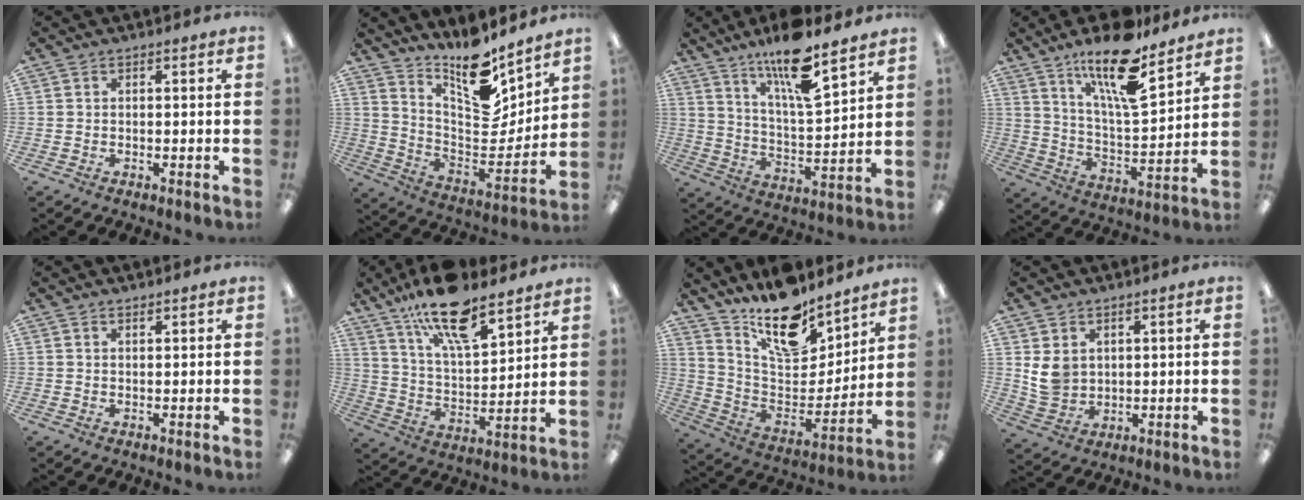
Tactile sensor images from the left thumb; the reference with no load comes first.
{"total": 14.5, "force": [11.9, 4.6, 6.8], "torque": [-0.105, -0.126, 0.205]}
{"total": 15.2, "force": [11.4, 3.2, 9.5], "torque": [-0.165, -0.069, 0.187]}
{"total": 18.5, "force": [13.2, 5.2, 11.8], "torque": [-0.210, -0.073, 0.220]}
{"total": 1.1, "force": [1.1, 0.2, 0.2], "torque": [-0.004, -0.002, 0.021]}
{"total": 18.1, "force": [13.3, 6.2, 10.6], "torque": [-0.187, -0.070, 0.229]}
{"total": 17.5, "force": [13.9, 7.4, 7.7], "torque": [-0.124, -0.110, 0.246]}
{"total": 6.0, "force": [2.6, 4.7, 2.5], "torque": [-0.057, -0.003, 0.051]}